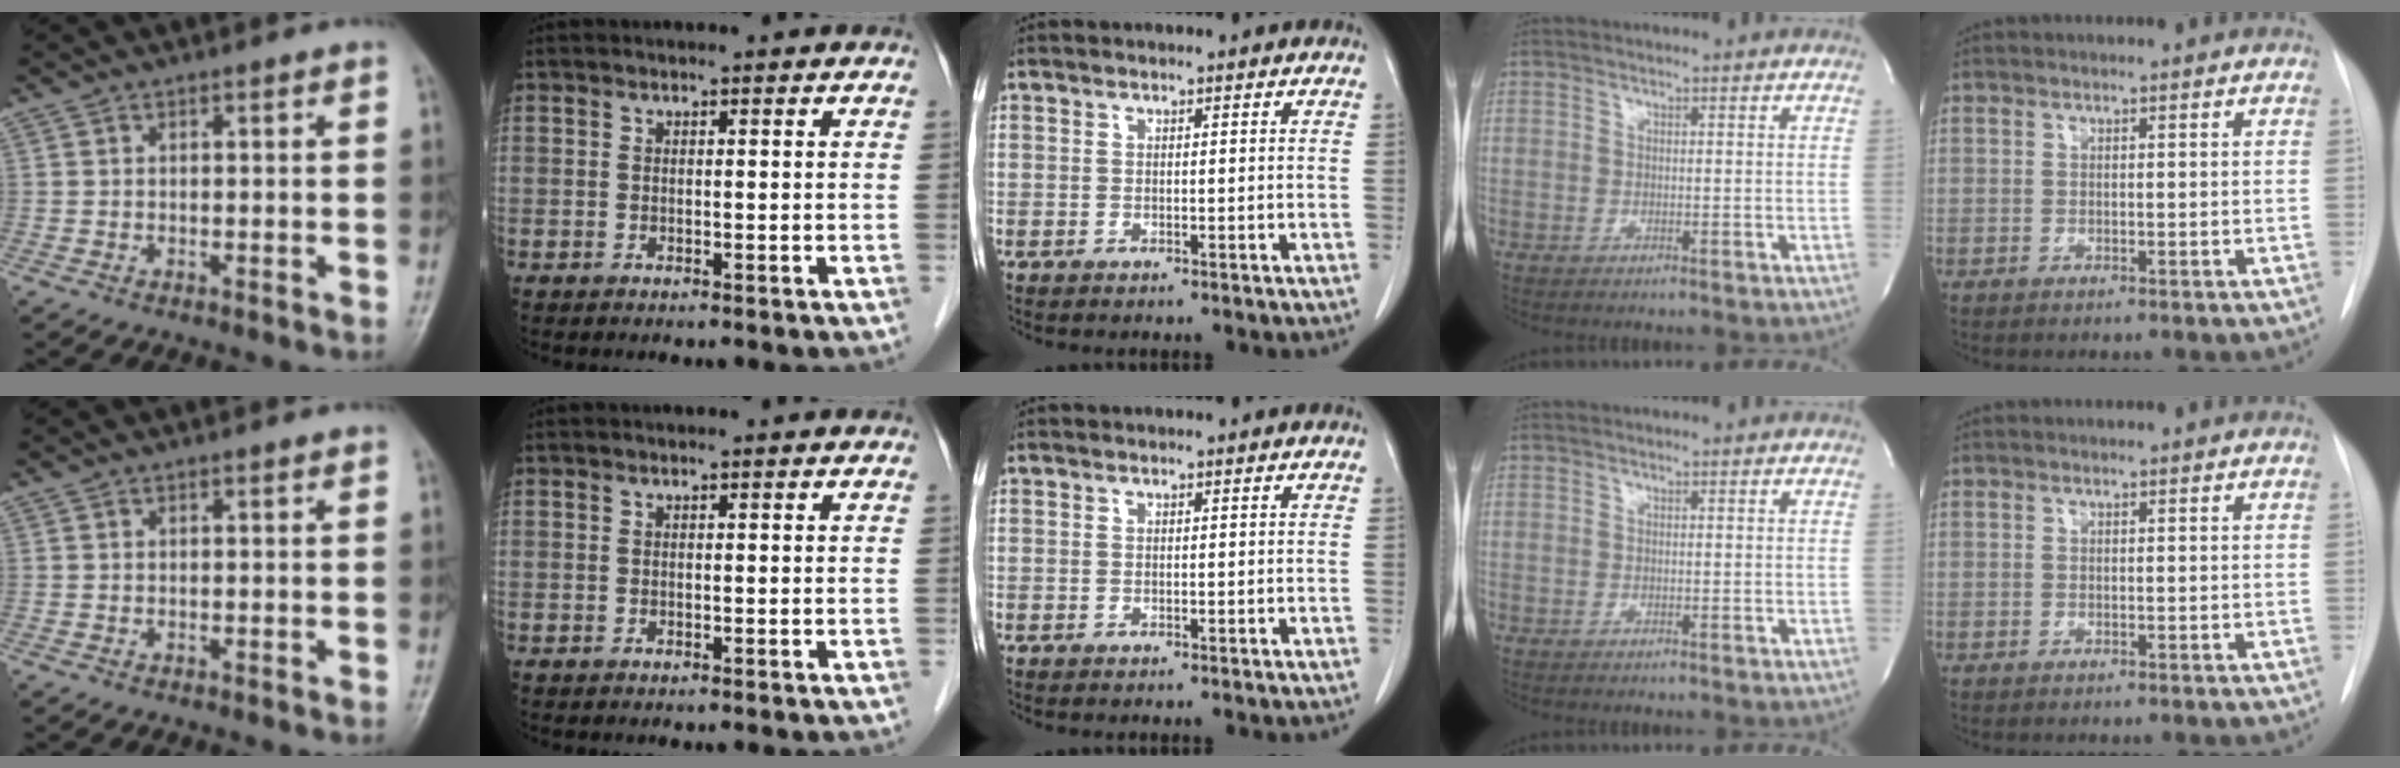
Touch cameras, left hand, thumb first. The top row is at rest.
{}